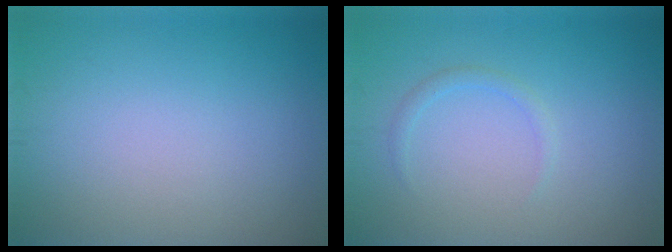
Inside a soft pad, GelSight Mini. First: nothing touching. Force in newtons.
{"total": 1.0, "press": 1.0, "slide": 0.0}